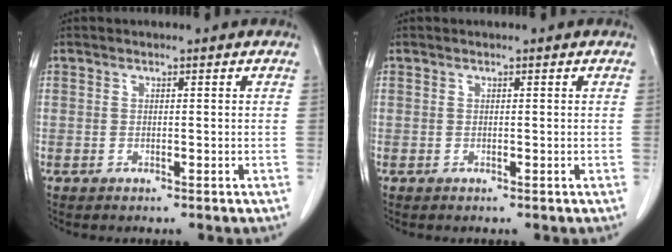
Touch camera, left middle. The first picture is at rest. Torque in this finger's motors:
{"motor_torque": [0.59, -0.59, 0.01, 0.00]}